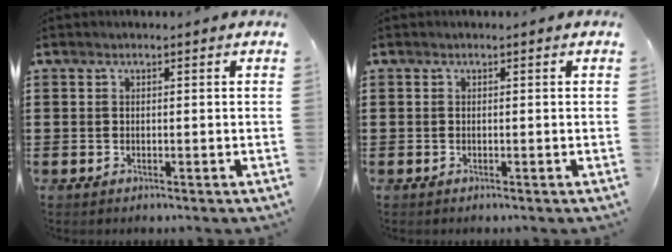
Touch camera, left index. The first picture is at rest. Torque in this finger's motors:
{"motor_torque": [0.01, 0.00, -0.02, -0.01]}